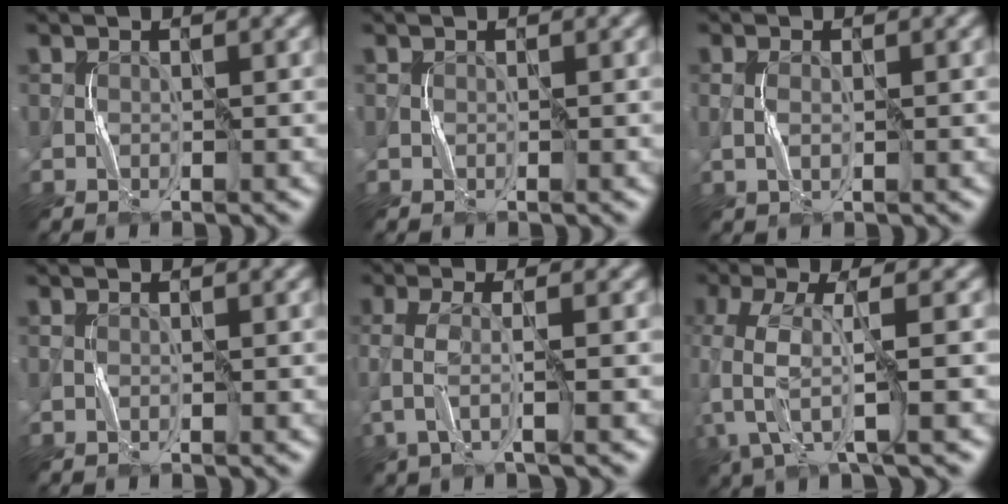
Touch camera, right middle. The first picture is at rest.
{"total": 0.0}
{"total": 1.2, "force": [0.0, 0.5, 1.1], "torque": [-0.030, 0.002, 0.000]}
{"total": 0.0}
{"total": 3.1, "force": [-0.4, 0.7, 3.0], "torque": [-0.071, -0.003, -0.010]}
{"total": 6.9, "force": [-2.0, 2.2, 6.2], "torque": [-0.155, -0.005, -0.043]}